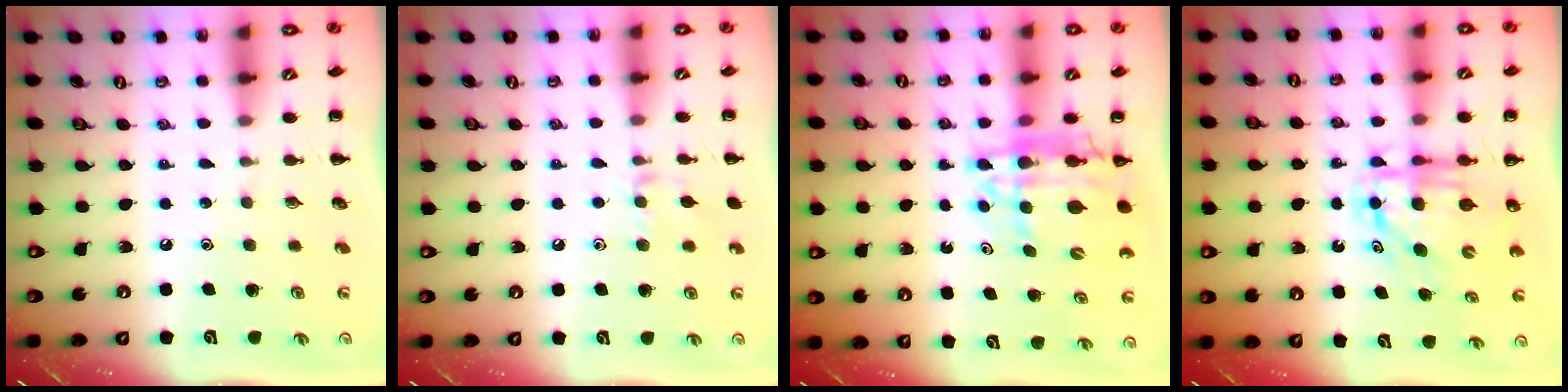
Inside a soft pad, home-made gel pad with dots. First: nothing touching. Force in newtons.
{"total": 6.5, "press": 6.4, "slide": 1.3}
{"total": 14.0, "press": 13.5, "slide": 3.7}
{"total": 6.9, "press": 6.8, "slide": 1.3}